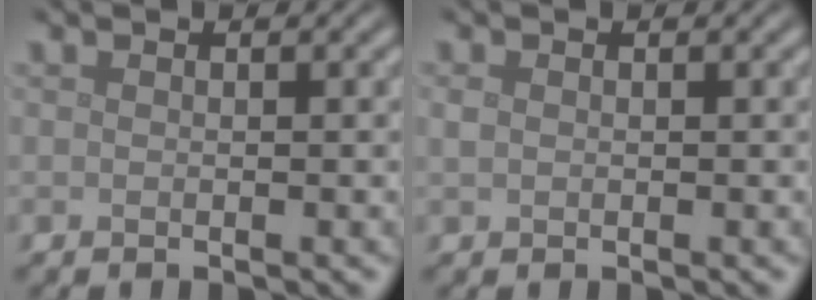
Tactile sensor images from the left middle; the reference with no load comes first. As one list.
[{"total": 0.7, "force": [0.1, 0.6, 0.4], "torque": [-0.010, 0.000, 0.002]}]